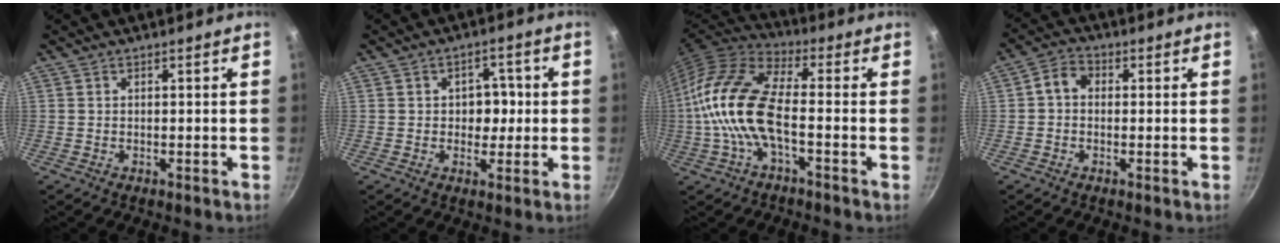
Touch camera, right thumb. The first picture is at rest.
{"total": 5.4, "force": [0.1, 4.3, 3.3], "torque": [-0.003, 0.008, -0.002]}
{"total": 15.3, "force": [-2.5, 6.4, 13.7], "torque": [-0.275, 0.032, -0.069]}
{"total": 4.1, "force": [0.2, 3.2, 2.6], "torque": [-0.044, 0.014, -0.009]}